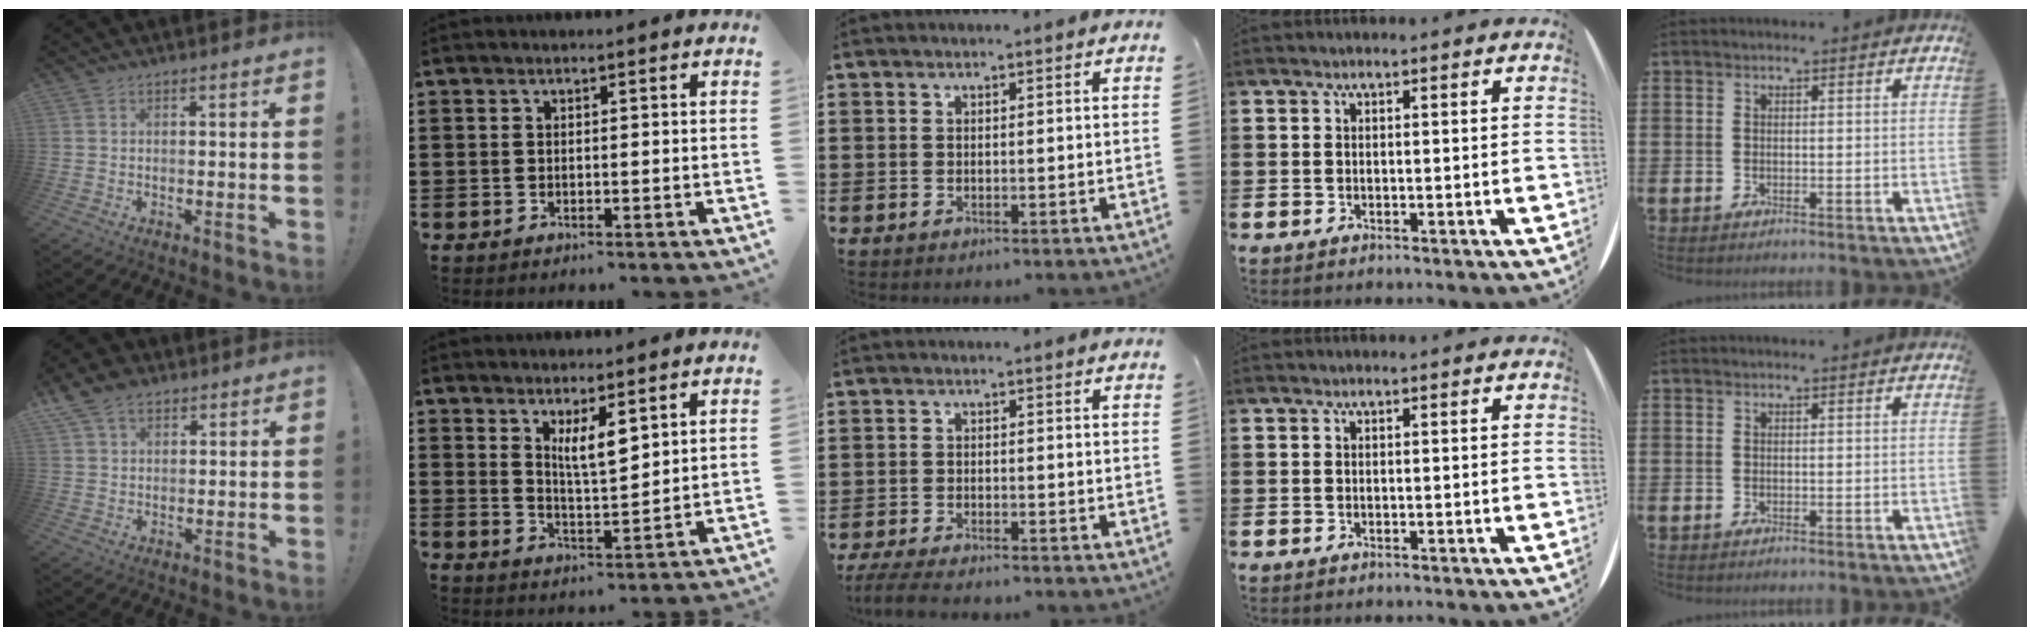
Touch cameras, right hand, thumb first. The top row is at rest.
{"thumb": {"total": 8.0, "force": [5.1, 4.8, 3.7], "torque": [-0.063, -0.014, 0.100]}, "index": {"total": 4.8, "force": [3.0, 1.1, 3.6], "torque": [-0.078, -0.002, 0.052]}, "middle": {"total": 3.0, "force": [-2.8, 0.1, 1.2], "torque": [-0.033, -0.006, -0.058]}}